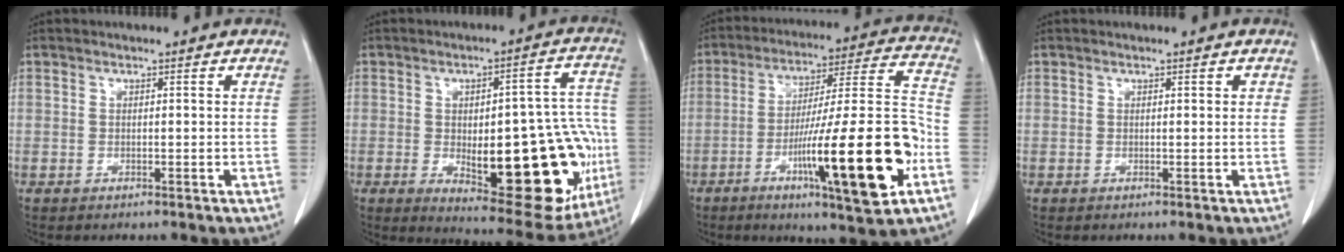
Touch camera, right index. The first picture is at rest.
{"total": 23.6, "force": [-5.1, 8.0, 21.7], "torque": [-0.219, 0.022, -0.041]}
{"total": 22.4, "force": [-8.2, 1.6, 20.8], "torque": [-0.309, -0.007, -0.126]}
{"total": 1.0, "force": [0.4, 0.5, 0.8], "torque": [-0.014, 0.003, 0.006]}